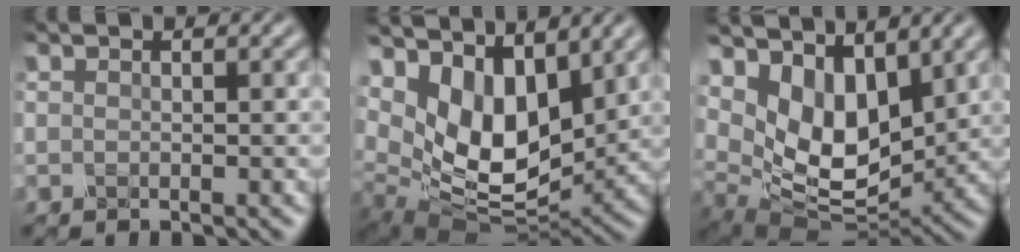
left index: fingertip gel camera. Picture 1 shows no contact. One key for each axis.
{"total": 9.8, "fx": 4.0, "fy": 5.1, "fz": 7.4, "tx": -0.143, "ty": -0.012, "tz": 0.083}
{"total": 7.8, "fx": 3.6, "fy": 4.3, "fz": 5.4, "tx": -0.119, "ty": -0.011, "tz": 0.072}